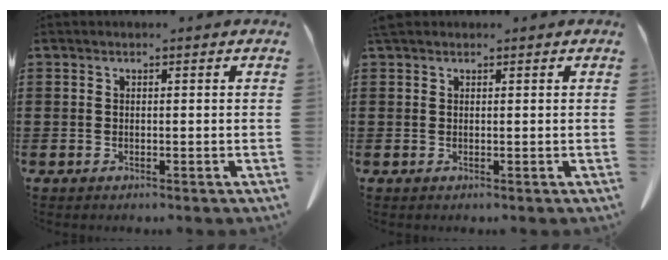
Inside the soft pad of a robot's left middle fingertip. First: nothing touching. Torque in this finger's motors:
{"motor_torque": [0.70, 0.57, 0.08, 0.03]}